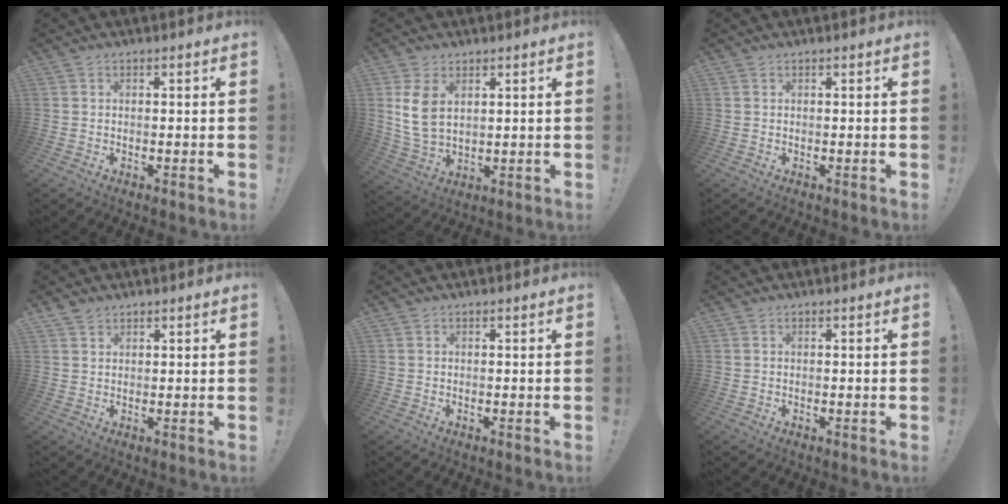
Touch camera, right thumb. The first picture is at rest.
{"total": 8.2, "force": [3.2, 5.0, 5.6], "torque": [-0.104, -0.017, 0.060]}
{"total": 0.0}
{"total": 2.0, "force": [1.6, 1.0, 0.6], "torque": [-0.013, -0.004, 0.030]}
{"total": 0.0}
{"total": 0.0}